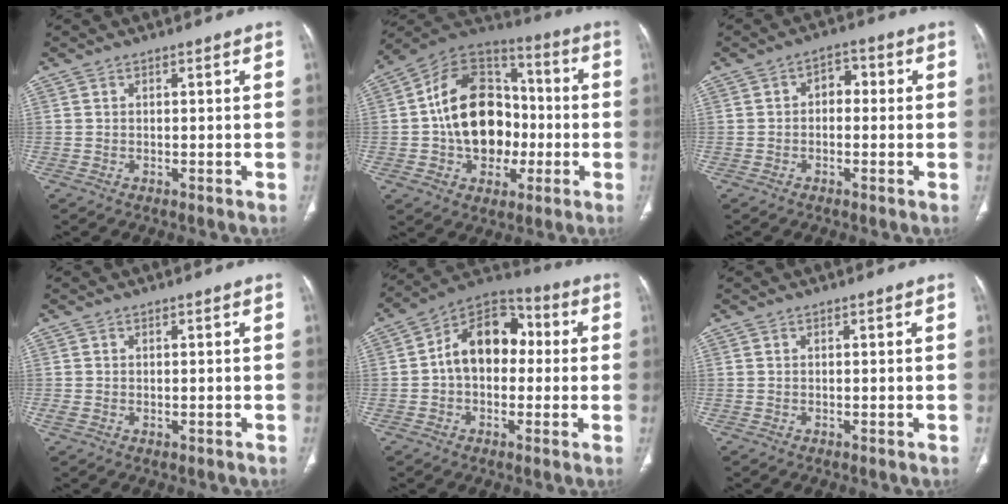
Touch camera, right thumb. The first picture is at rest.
{"total": 20.4, "force": [-1.8, 14.9, 13.8], "torque": [-0.180, 0.039, -0.030]}
{"total": 3.7, "force": [-0.1, 2.6, 2.6], "torque": [-0.017, 0.016, -0.013]}
{"total": 1.1, "force": [-0.2, 0.8, 0.8], "torque": [-0.022, 0.000, -0.001]}
{"total": 13.9, "force": [0.7, 9.6, 10.0], "torque": [-0.123, 0.039, -0.004]}
{"total": 0.0}